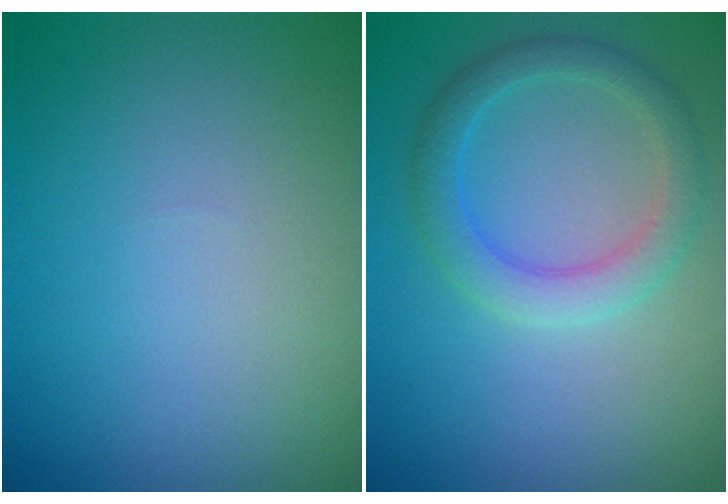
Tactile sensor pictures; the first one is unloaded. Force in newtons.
{"total": 3.1, "press": 3.1, "slide": 0.1}